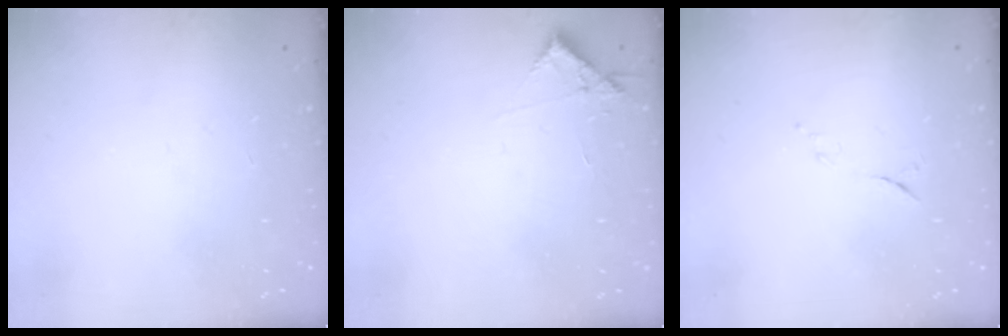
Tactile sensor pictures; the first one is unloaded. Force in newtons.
{"total": 3.9, "press": 3.9, "slide": 0.5}
{"total": 5.5, "press": 5.4, "slide": 1.1}